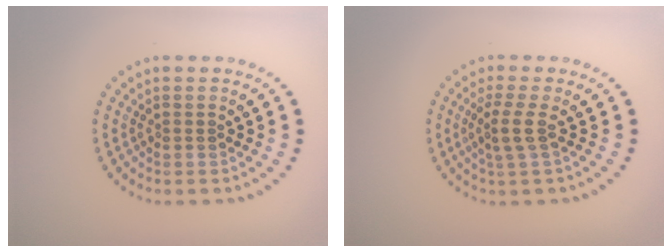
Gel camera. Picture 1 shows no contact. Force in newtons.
{"total": 2.0, "press": 1.6, "slide": 1.2}